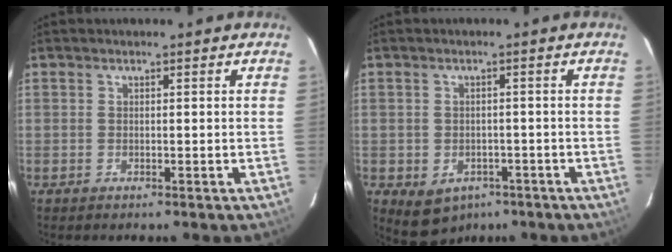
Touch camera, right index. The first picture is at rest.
{"total": 6.4, "force": [-3.4, 4.9, 2.3], "torque": [-0.044, 0.002, -0.029]}